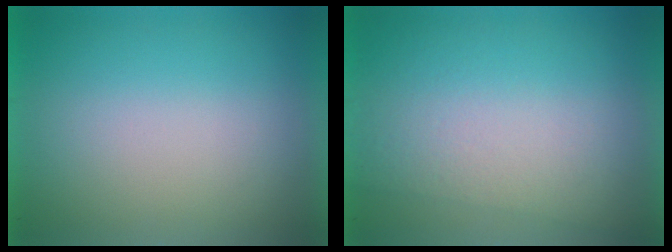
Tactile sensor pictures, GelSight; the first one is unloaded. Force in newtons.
{"total": 2.7}